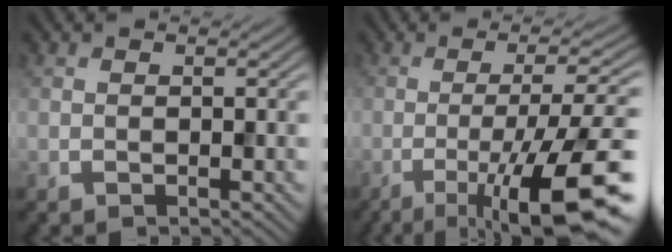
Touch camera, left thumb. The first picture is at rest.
{"total": 14.0, "force": [-5.8, 2.9, 12.4], "torque": [-0.173, 0.009, -0.092]}